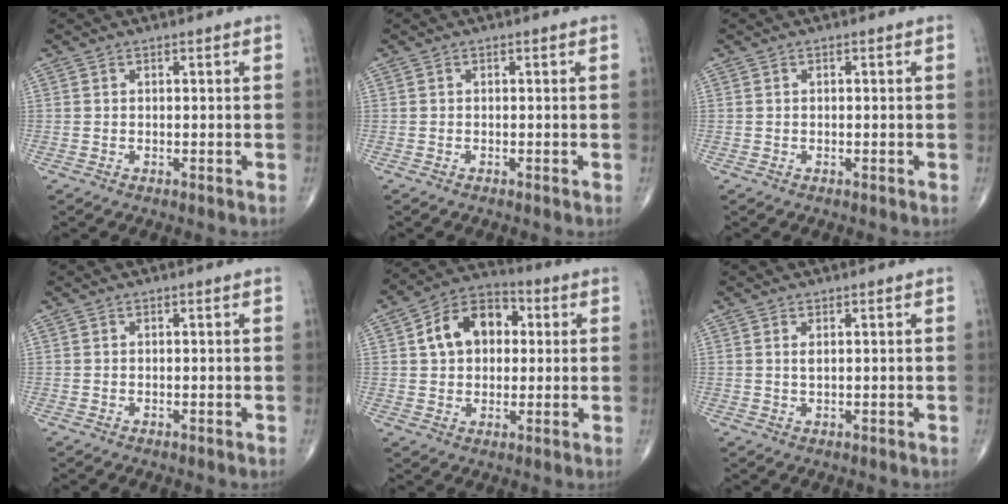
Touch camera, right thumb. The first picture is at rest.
{"total": 0.0}
{"total": 0.0}
{"total": 0.0}
{"total": 12.5, "force": [2.5, 8.9, 8.4], "torque": [-0.111, 0.018, 0.032]}
{"total": 1.1, "force": [0.4, 0.3, 0.9], "torque": [-0.018, -0.001, 0.008]}